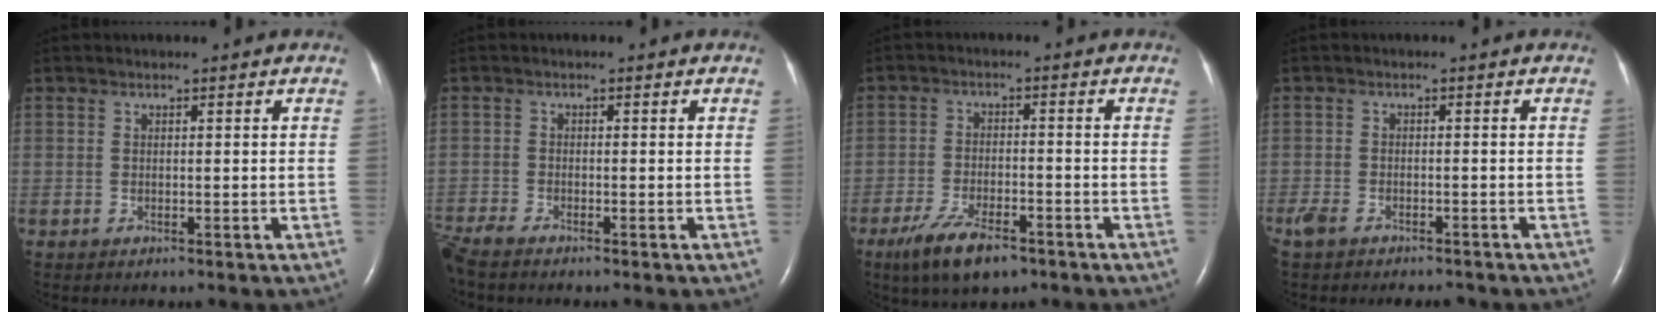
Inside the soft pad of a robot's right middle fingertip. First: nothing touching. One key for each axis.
{"total": 2.9, "fx": -2.7, "fy": -0.1, "fz": 1.1, "tx": -0.029, "ty": -0.012, "tz": -0.056}
{"total": 8.1, "fx": -5.4, "fy": 2.5, "fz": 5.5, "tx": -0.111, "ty": -0.011, "tz": -0.091}
{"total": 6.8, "fx": -5.5, "fy": 2.4, "fz": 3.2, "tx": -0.056, "ty": -0.007, "tz": -0.082}